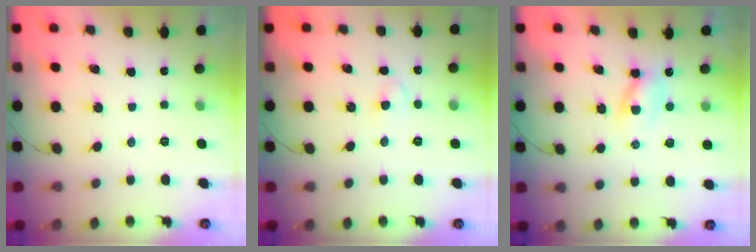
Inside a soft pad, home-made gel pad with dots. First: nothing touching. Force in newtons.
{"total": 2.4, "press": 2.1, "slide": 1.1}
{"total": 2.6, "press": 2.3, "slide": 1.2}